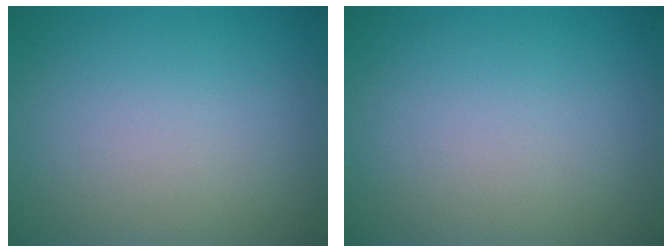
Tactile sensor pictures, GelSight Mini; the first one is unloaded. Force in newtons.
{"total": 0.0}